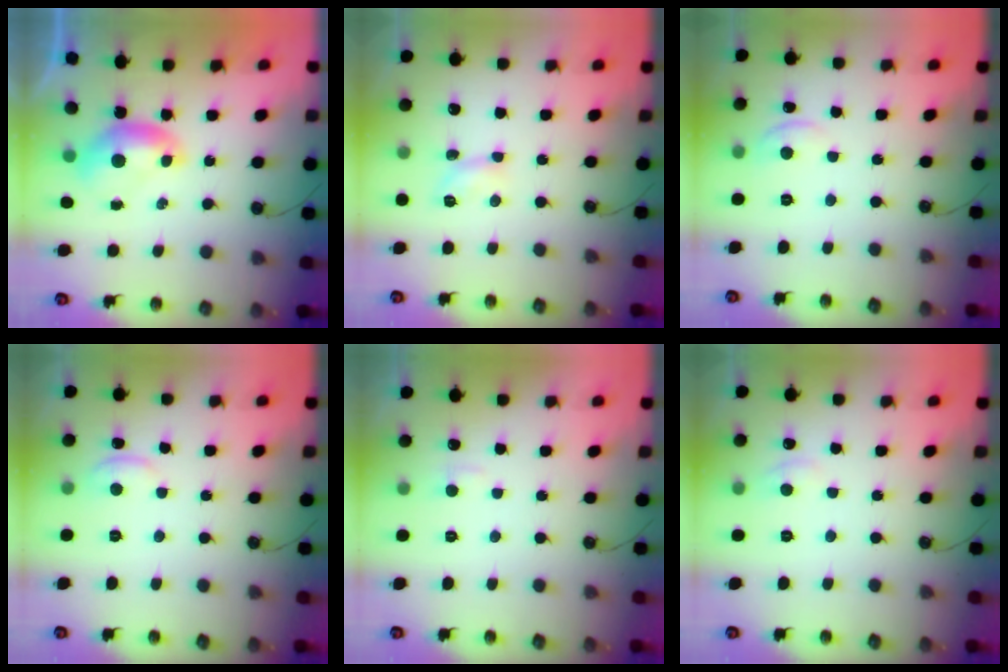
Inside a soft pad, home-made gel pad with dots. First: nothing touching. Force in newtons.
{"total": 2.9, "press": 2.9, "slide": 0.5}
{"total": 0.6, "press": 0.0, "slide": 0.6}
{"total": 1.8, "press": 1.7, "slide": 0.5}
{"total": 2.1, "press": 2.0, "slide": 0.6}
{"total": 1.0, "press": 0.8, "slide": 0.7}